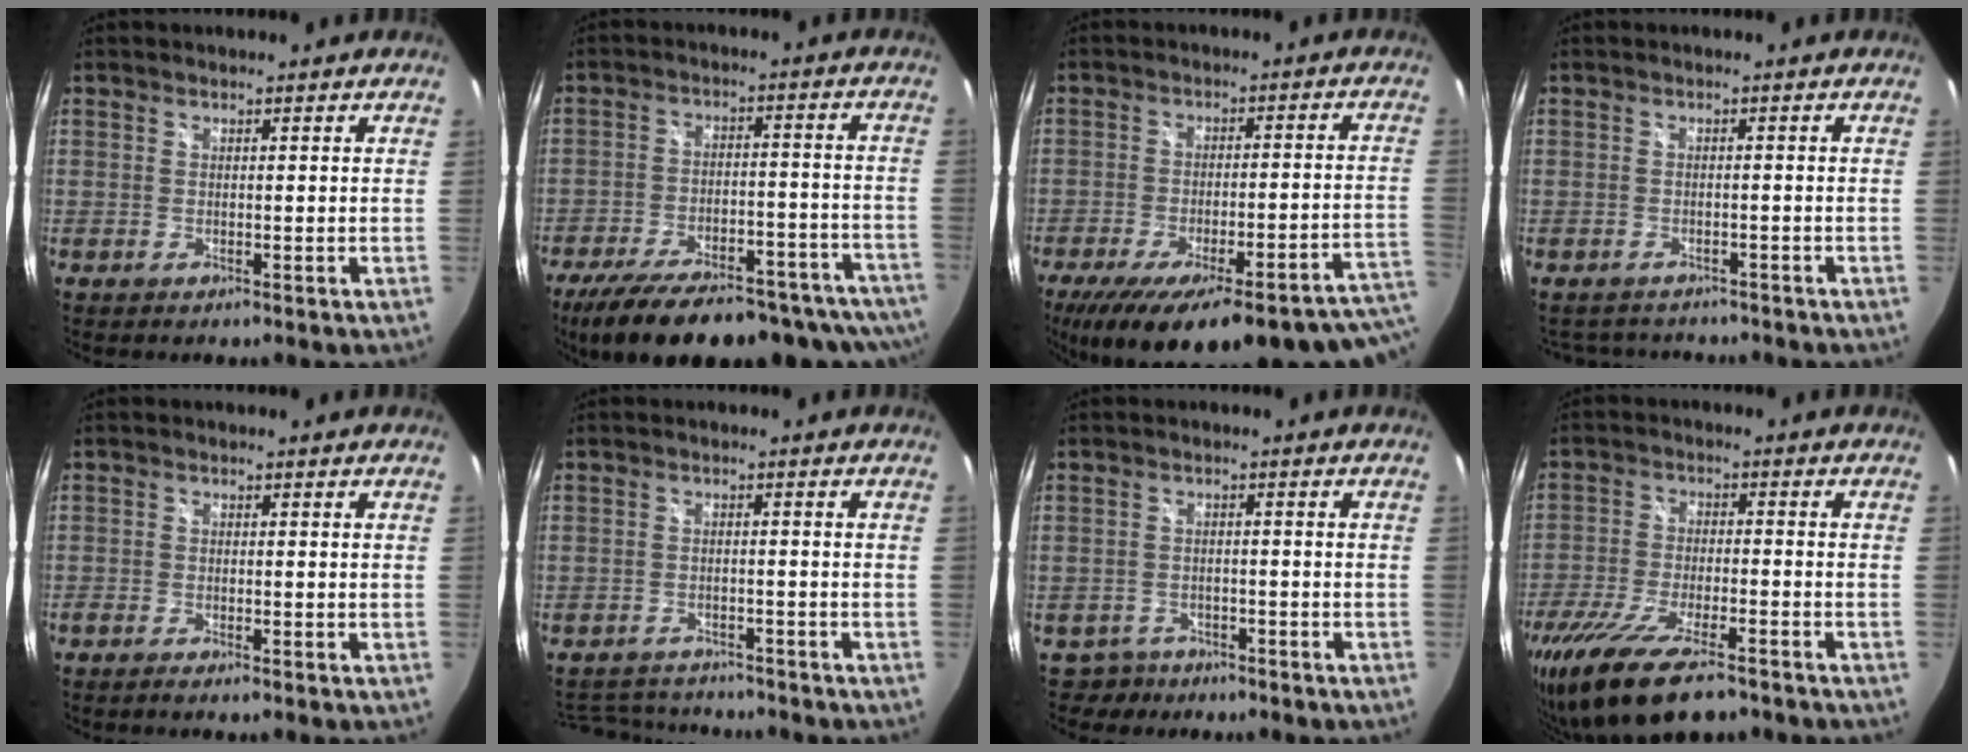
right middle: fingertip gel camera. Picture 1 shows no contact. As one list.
[{"total": 27.5, "force": [-22.8, 8.4, 13.0], "torque": [-0.232, -0.033, -0.304]}, {"total": 28.9, "force": [-22.2, 6.5, 17.3], "torque": [-0.226, -0.044, -0.294]}, {"total": 6.0, "force": [-5.2, 2.7, 1.3], "torque": [-0.027, -0.003, -0.072]}, {"total": 1.5, "force": [-1.3, 0.3, 0.7], "torque": [-0.021, -0.003, -0.027]}, {"total": 8.5, "force": [-7.7, 3.0, 1.8], "torque": [-0.053, 0.010, -0.116]}, {"total": 8.0, "force": [-6.8, 4.0, 1.2], "torque": [-0.039, 0.002, -0.102]}, {"total": 15.2, "force": [-11.6, 4.0, 9.0], "torque": [-0.195, -0.051, -0.203]}]